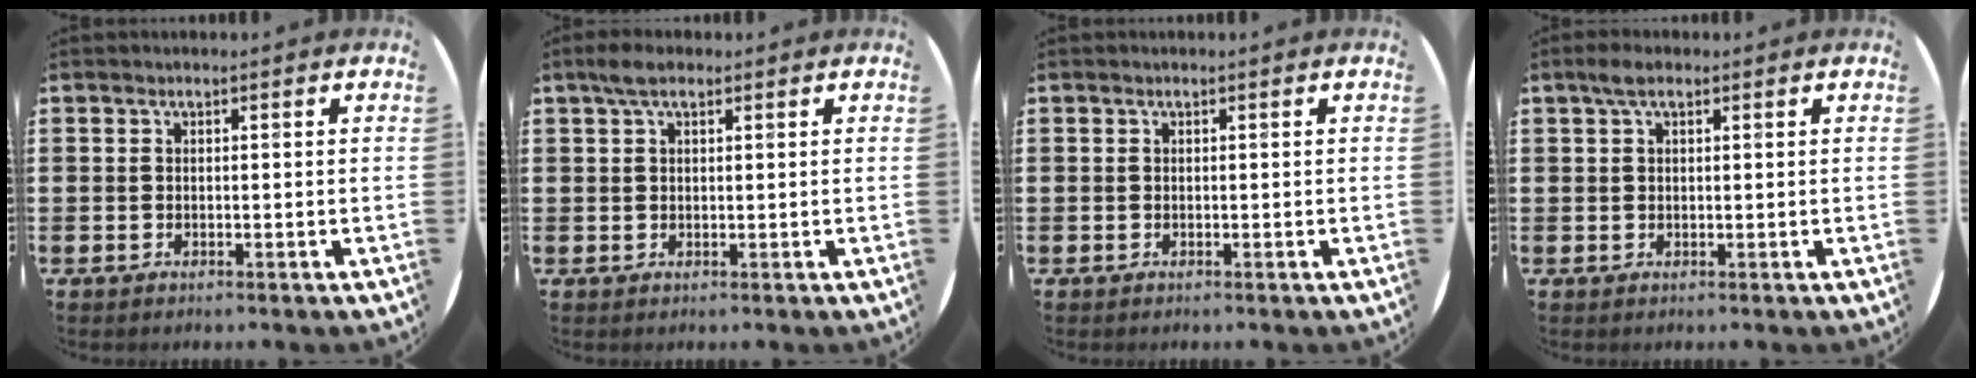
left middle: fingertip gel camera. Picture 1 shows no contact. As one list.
[{"total": 2.5, "force": [1.5, 1.0, 1.7], "torque": [-0.036, 0.008, 0.026]}, {"total": 0.0}, {"total": 2.1, "force": [1.2, 0.9, 1.5], "torque": [-0.024, 0.004, 0.019]}]